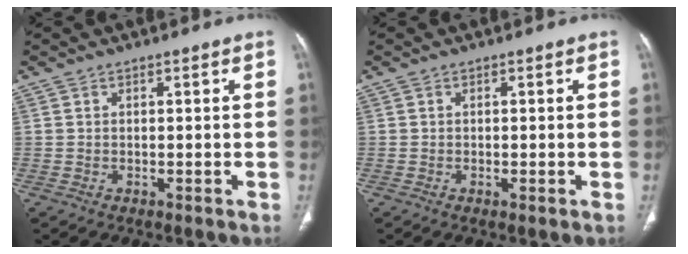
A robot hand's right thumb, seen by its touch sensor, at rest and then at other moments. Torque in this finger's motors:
{"motor_torque": [-0.18, -0.01, -0.48, 0.02, -0.02]}